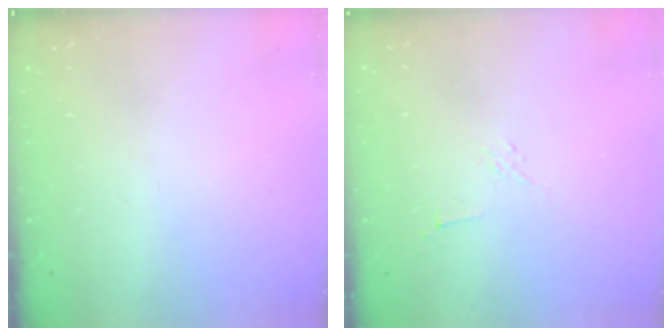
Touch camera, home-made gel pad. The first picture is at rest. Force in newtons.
{"total": 2.9, "press": 2.8, "slide": 0.8}